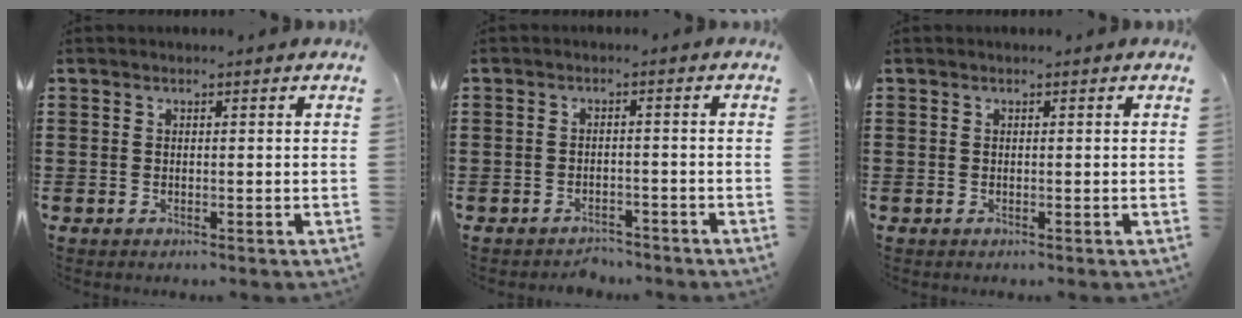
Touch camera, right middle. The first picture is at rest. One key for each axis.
{"total": 2.3, "fx": -2.2, "fy": 0.4, "fz": -0.3, "tx": -0.002, "ty": 0.001, "tz": -0.051}
{"total": 0.0}